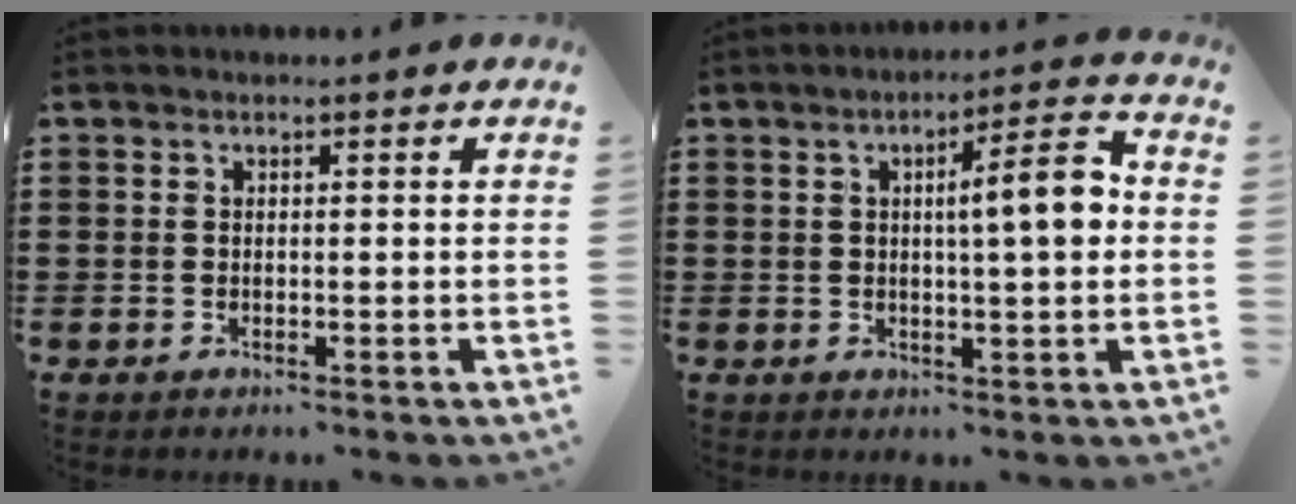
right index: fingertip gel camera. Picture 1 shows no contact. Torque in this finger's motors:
{"motor_torque": [1.32, -0.07, 0.30, 0.15]}